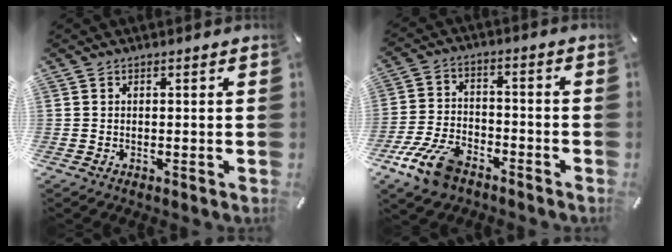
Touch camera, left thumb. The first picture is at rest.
{"total": 11.6, "force": [-7.4, 6.1, 6.6], "torque": [-0.129, 0.041, -0.135]}